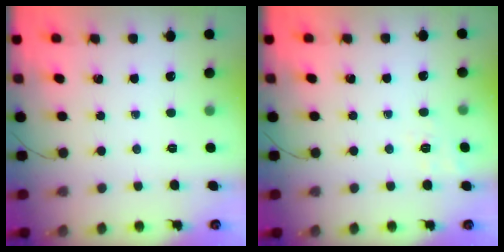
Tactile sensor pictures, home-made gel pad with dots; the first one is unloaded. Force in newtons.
{"total": 2.0, "press": 0.9, "slide": 1.8}